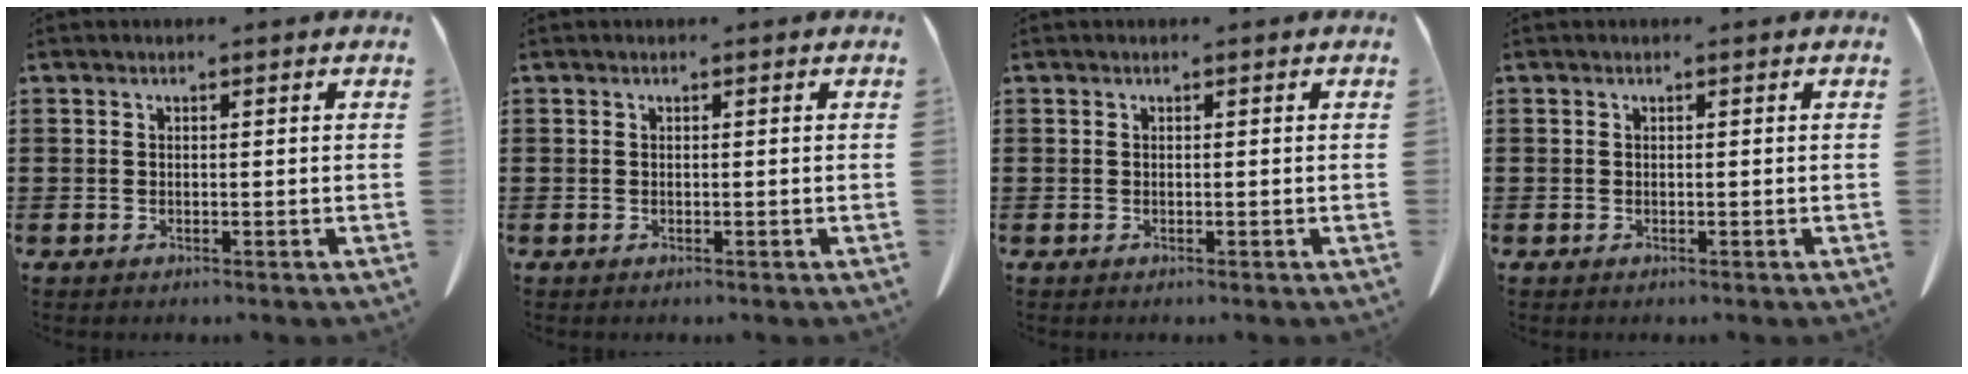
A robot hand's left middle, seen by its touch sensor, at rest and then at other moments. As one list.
[{"total": 0.0}, {"total": 0.0}, {"total": 0.0}]